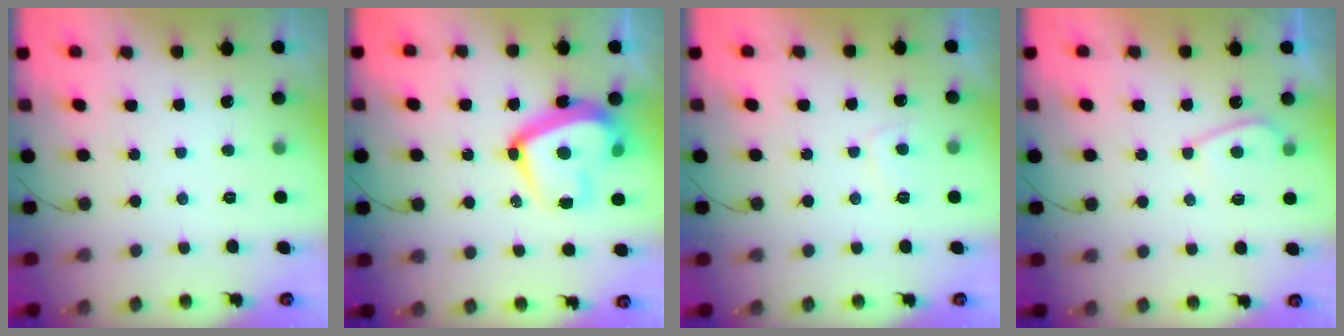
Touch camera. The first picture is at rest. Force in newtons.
{"total": 18.5, "press": 18.5, "slide": 1.3}
{"total": 2.9, "press": 2.8, "slide": 0.6}
{"total": 4.5, "press": 4.5, "slide": 0.6}